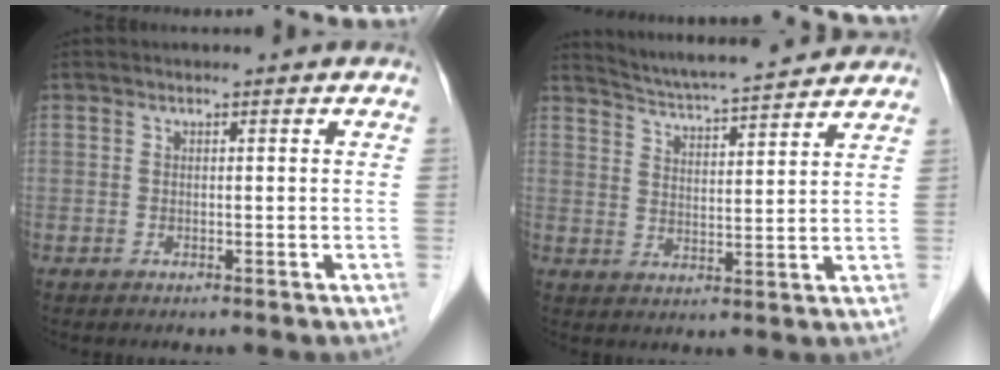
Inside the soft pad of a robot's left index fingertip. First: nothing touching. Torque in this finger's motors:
{"motor_torque": [0.66, -0.80, 0.00, 0.00]}